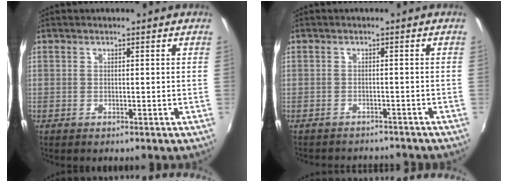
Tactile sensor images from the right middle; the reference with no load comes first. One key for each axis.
{"total": 5.1, "fx": -4.6, "fy": 2.2, "fz": 0.9, "tx": -0.027, "ty": 0.002, "tz": -0.065}